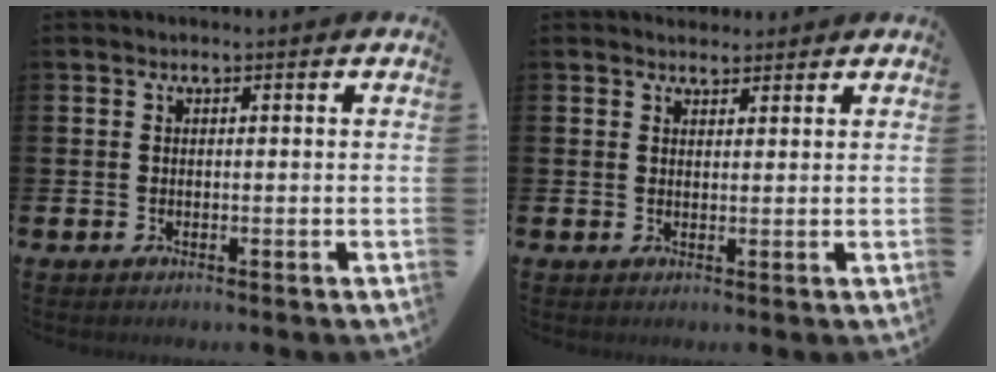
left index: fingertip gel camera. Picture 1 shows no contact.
{"total": 2.4, "force": [2.3, 0.9, 0.0], "torque": [0.005, -0.006, 0.041]}